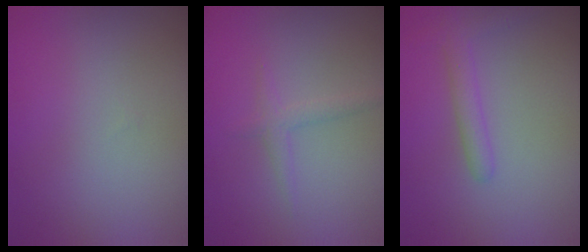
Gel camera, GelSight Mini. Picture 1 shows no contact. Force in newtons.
{"total": 1.3, "press": 1.3, "slide": 0.1}
{"total": 2.0, "press": 2.0, "slide": 0.2}